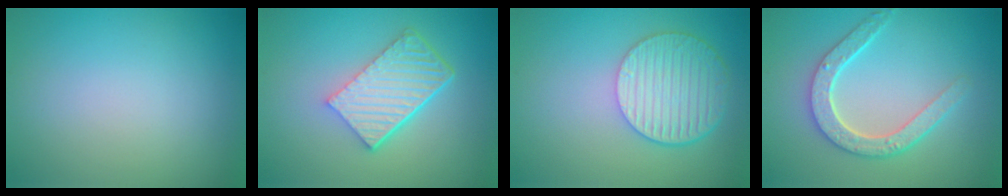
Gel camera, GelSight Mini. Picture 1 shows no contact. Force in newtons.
{"total": 6.1, "press": 4.2, "slide": 4.4}
{"total": 6.0, "press": 4.4, "slide": 4.0}
{"total": 4.7, "press": 3.7, "slide": 2.8}